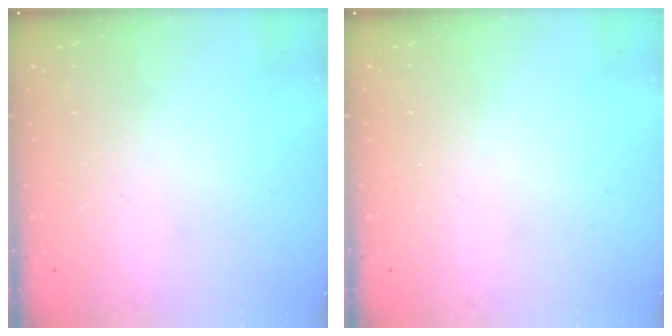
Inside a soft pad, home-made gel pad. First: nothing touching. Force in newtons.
{"total": 0.0}